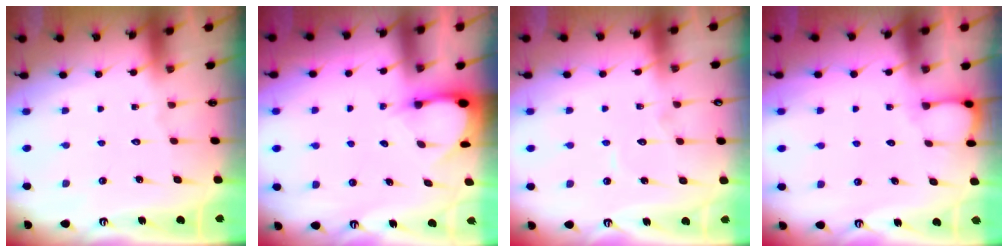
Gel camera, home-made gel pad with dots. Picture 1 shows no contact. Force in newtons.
{"total": 2.8, "press": 2.8, "slide": 0.2}
{"total": 4.7, "press": 4.7, "slide": 0.4}
{"total": 2.7, "press": 2.7, "slide": 0.3}